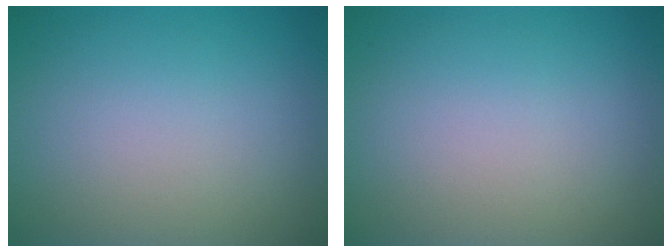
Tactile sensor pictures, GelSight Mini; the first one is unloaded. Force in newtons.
{"total": 0.0}